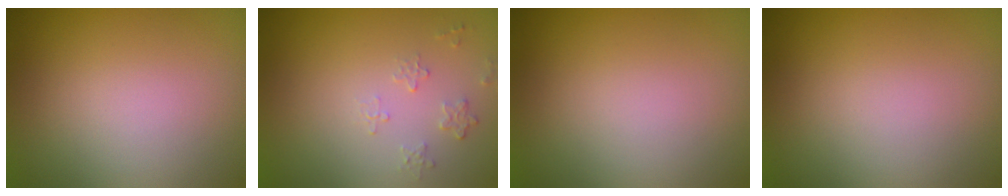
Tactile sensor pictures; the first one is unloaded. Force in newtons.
{"total": 1.2, "press": 0.8, "slide": 0.9}
{"total": 0.0}
{"total": 0.0}